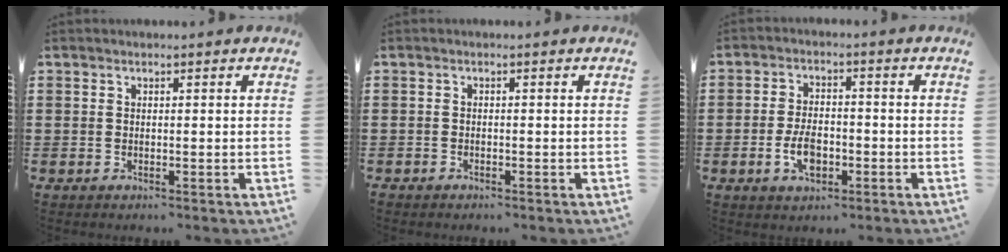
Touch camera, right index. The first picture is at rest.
{"total": 0.6, "force": [-0.6, 0.1, 0.1], "torque": [-0.004, -0.003, -0.012]}
{"total": 5.1, "force": [-1.6, 2.7, 4.1], "torque": [-0.092, -0.002, -0.031]}